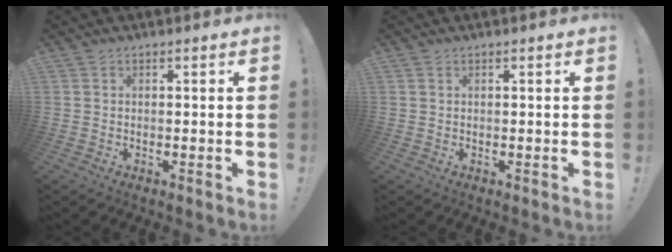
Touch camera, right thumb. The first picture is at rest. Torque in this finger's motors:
{"motor_torque": [0.02, -0.01, 0.05, -0.12, -0.04]}